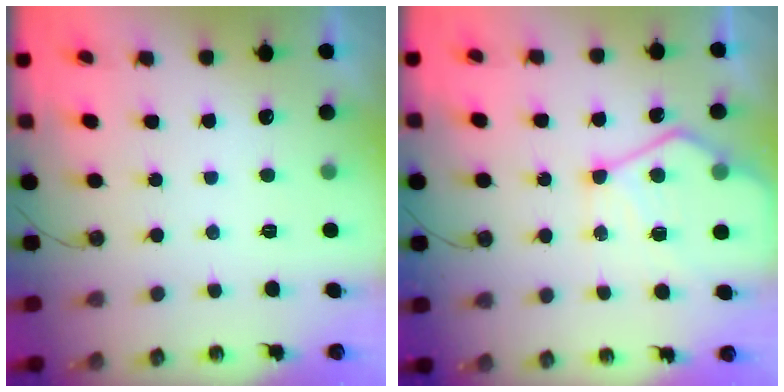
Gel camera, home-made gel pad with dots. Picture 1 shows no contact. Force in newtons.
{"total": 13.6, "press": 13.6, "slide": 1.2}